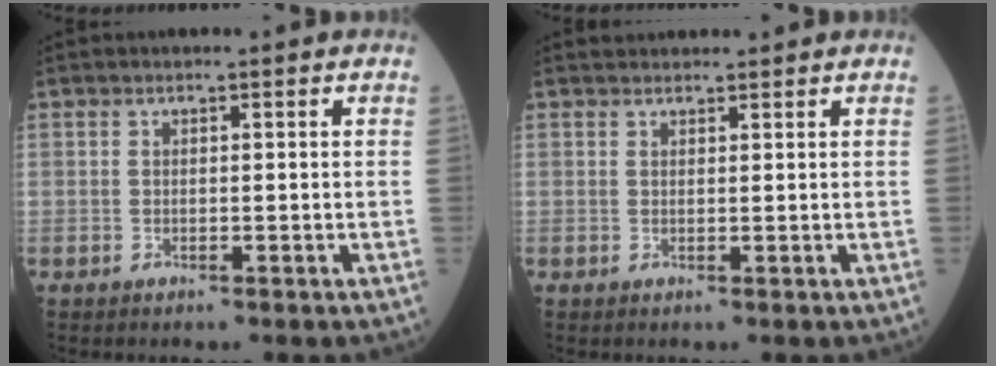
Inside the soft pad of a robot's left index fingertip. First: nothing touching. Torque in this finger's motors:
{"motor_torque": [0.31, -0.33, 0.03, 0.01]}